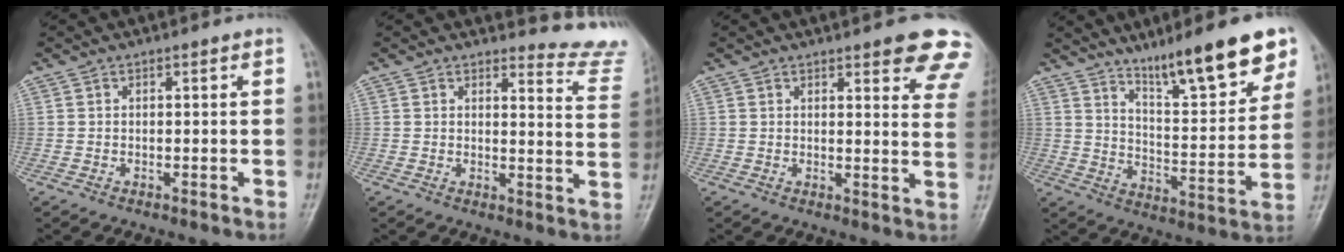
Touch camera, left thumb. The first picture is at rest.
{"total": 9.6, "force": [9.5, 0.5, -1.1], "torque": [0.041, -0.135, 0.084]}
{"total": 12.3, "force": [8.8, 3.4, 7.9], "torque": [-0.056, -0.039, 0.083]}
{"total": 16.4, "force": [11.3, 3.3, 11.4], "torque": [-0.141, -0.065, 0.184]}